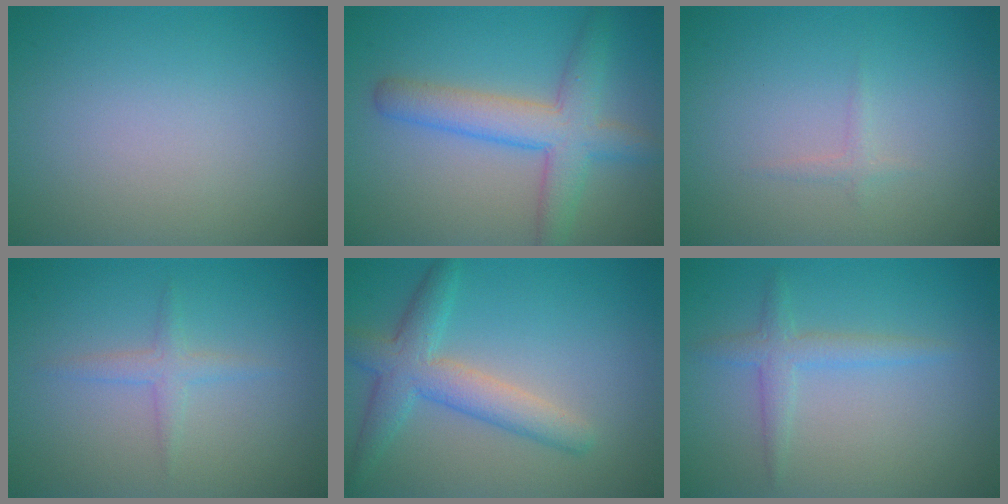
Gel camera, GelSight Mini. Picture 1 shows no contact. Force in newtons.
{"total": 5.4, "press": 5.4, "slide": 0.1}
{"total": 0.7, "press": 0.7, "slide": 0.0}
{"total": 1.5, "press": 1.5, "slide": 0.0}
{"total": 4.5, "press": 4.5, "slide": 0.1}
{"total": 2.1, "press": 2.1, "slide": 0.1}